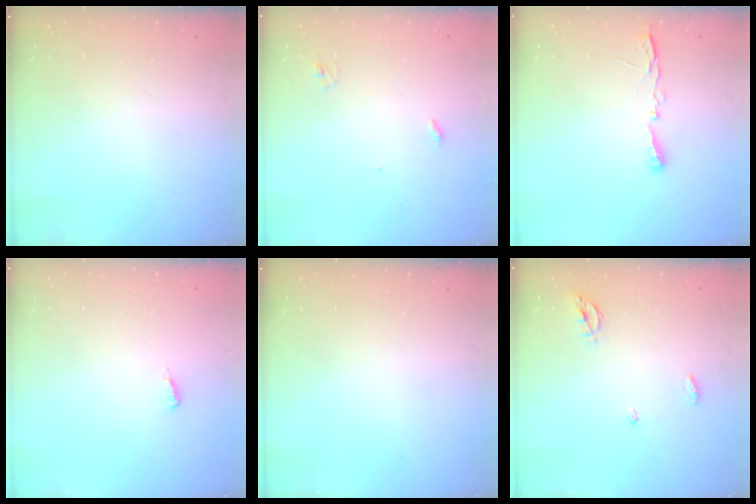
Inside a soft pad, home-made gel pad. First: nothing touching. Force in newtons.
{"total": 2.8, "press": 2.8, "slide": 0.2}
{"total": 5.2, "press": 5.1, "slide": 0.8}
{"total": 3.7, "press": 3.7, "slide": 0.5}
{"total": 0.0}
{"total": 5.1, "press": 5.1, "slide": 0.6}